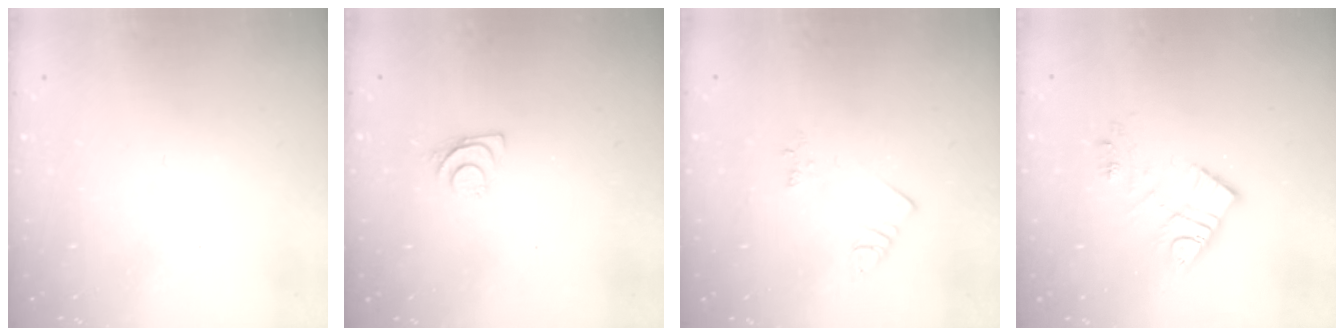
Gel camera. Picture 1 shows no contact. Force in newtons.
{"total": 6.5, "press": 6.5, "slide": 0.7}
{"total": 2.5, "press": 2.5, "slide": 0.5}
{"total": 11.6, "press": 11.6, "slide": 0.9}